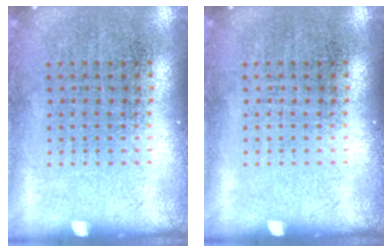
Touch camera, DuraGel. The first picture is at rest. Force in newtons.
{"total": 0.0}